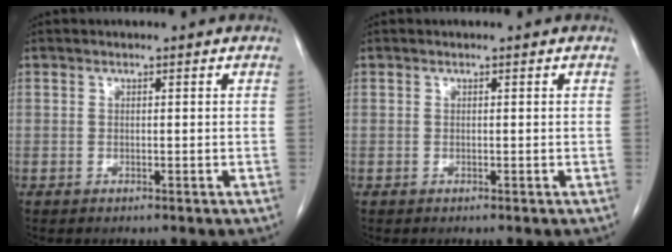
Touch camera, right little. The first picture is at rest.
{"total": 0.0}